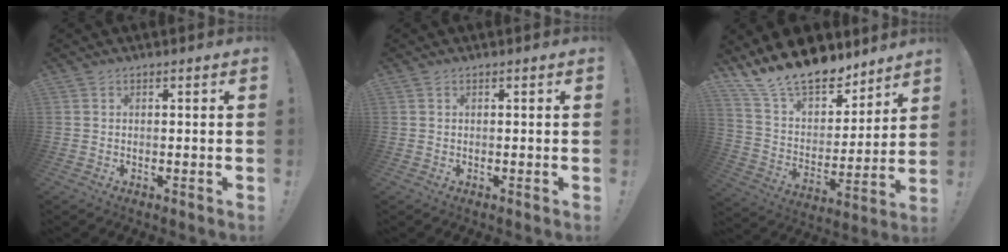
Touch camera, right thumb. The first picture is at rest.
{"total": 0.0}
{"total": 17.0, "force": [14.2, 7.3, 5.8], "torque": [-0.105, -0.109, 0.262]}